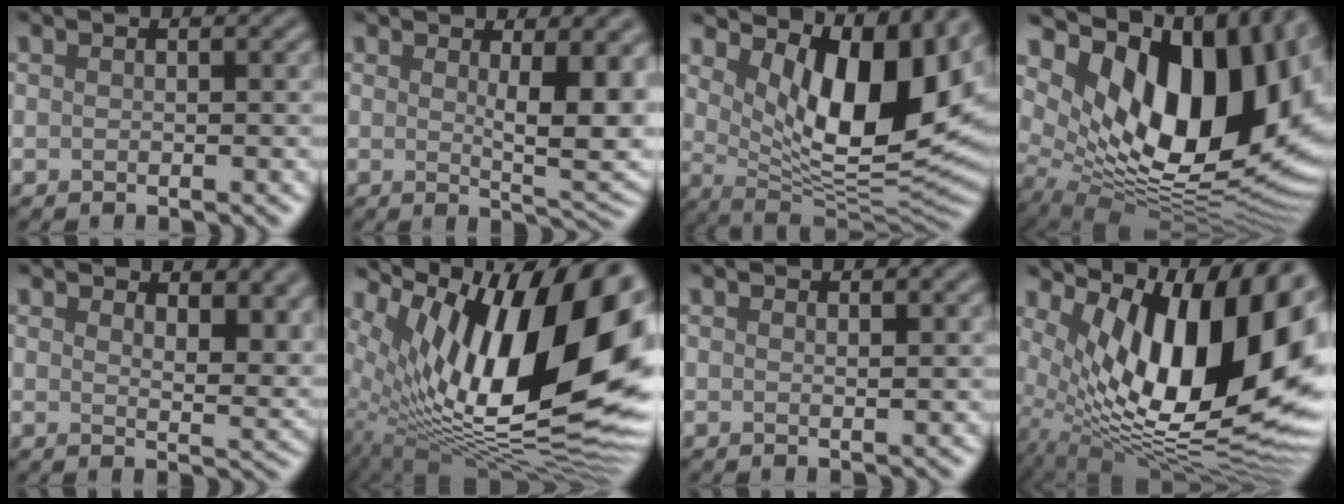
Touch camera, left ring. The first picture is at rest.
{"total": 6.5, "force": [1.4, 1.9, 6.1], "torque": [-0.083, -0.014, 0.032]}
{"total": 11.9, "force": [3.9, 5.1, 10.0], "torque": [-0.156, -0.015, 0.070]}
{"total": 15.8, "force": [4.6, 8.8, 12.3], "torque": [-0.187, -0.013, 0.085]}
{"total": 6.5, "force": [4.1, 2.8, 4.1], "torque": [-0.051, -0.004, 0.068]}
{"total": 18.0, "force": [4.4, 7.9, 15.6], "torque": [-0.253, 0.011, 0.065]}
{"total": 0.6, "force": [0.5, 0.1, 0.3], "torque": [-0.001, -0.001, 0.011]}
{"total": 16.1, "force": [4.0, 7.1, 13.9], "torque": [-0.209, -0.002, 0.057]}